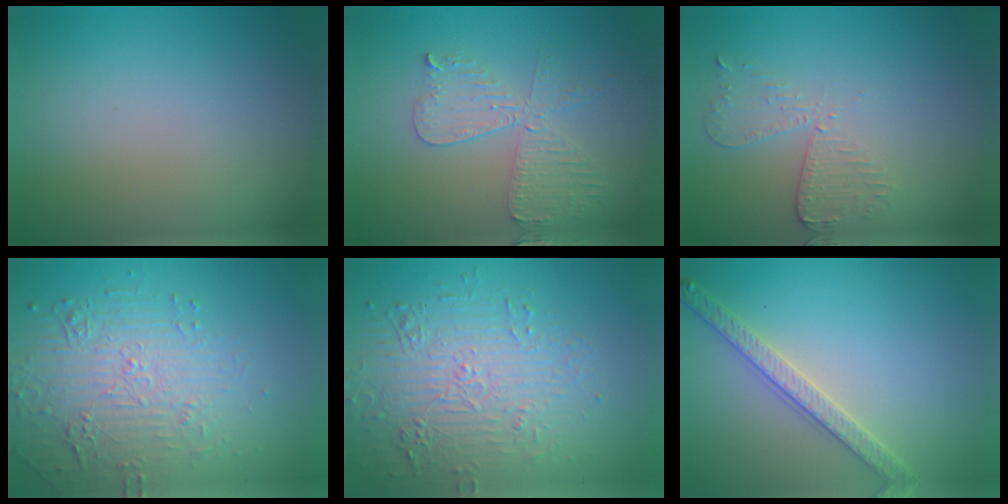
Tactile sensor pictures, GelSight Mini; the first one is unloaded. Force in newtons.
{"total": 4.4, "press": 3.8, "slide": 2.1}
{"total": 2.6, "press": 2.3, "slide": 1.3}
{"total": 5.1, "press": 3.9, "slide": 3.3}
{"total": 4.9, "press": 4.2, "slide": 2.4}
{"total": 3.0, "press": 2.9, "slide": 0.7}